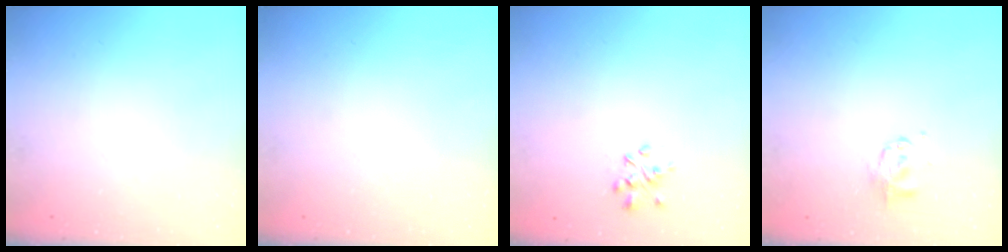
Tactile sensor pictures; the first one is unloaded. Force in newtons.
{"total": 0.0}
{"total": 2.0, "press": 1.9, "slide": 0.5}
{"total": 2.8, "press": 2.7, "slide": 0.4}